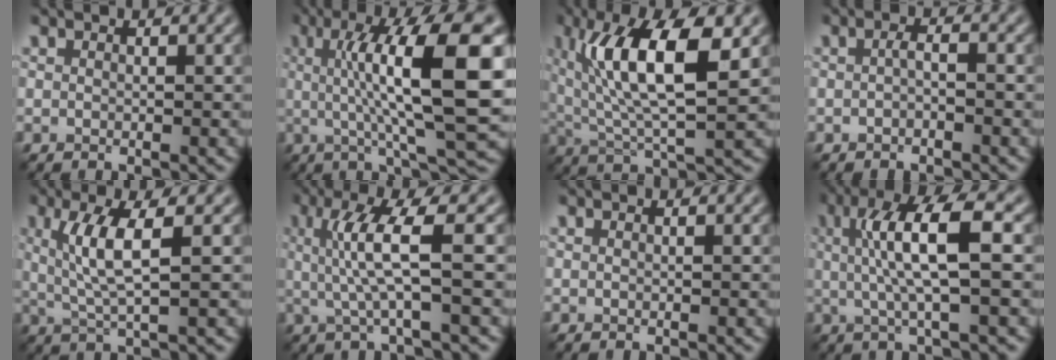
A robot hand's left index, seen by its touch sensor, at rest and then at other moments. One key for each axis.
{"total": 12.6, "fx": 1.9, "fy": 2.8, "fz": 12.1, "tx": -0.173, "ty": 0.011, "tz": 0.031}
{"total": 10.0, "fx": 3.3, "fy": 3.1, "fz": 9.0, "tx": -0.158, "ty": 0.000, "tz": 0.059}
{"total": 1.1, "fx": -0.3, "fy": 0.2, "fz": 1.0, "tx": -0.020, "ty": 0.002, "tz": -0.007}
{"total": 4.7, "fx": 1.1, "fy": 0.9, "fz": 4.5, "tx": -0.092, "ty": 0.002, "tz": 0.025}
{"total": 5.2, "fx": 0.7, "fy": 0.8, "fz": 5.1, "tx": -0.107, "ty": 0.004, "tz": 0.015}
{"total": 0.0}
{"total": 7.0, "fx": 1.1, "fy": 1.4, "fz": 6.8, "tx": -0.126, "ty": 0.007, "tz": 0.019}